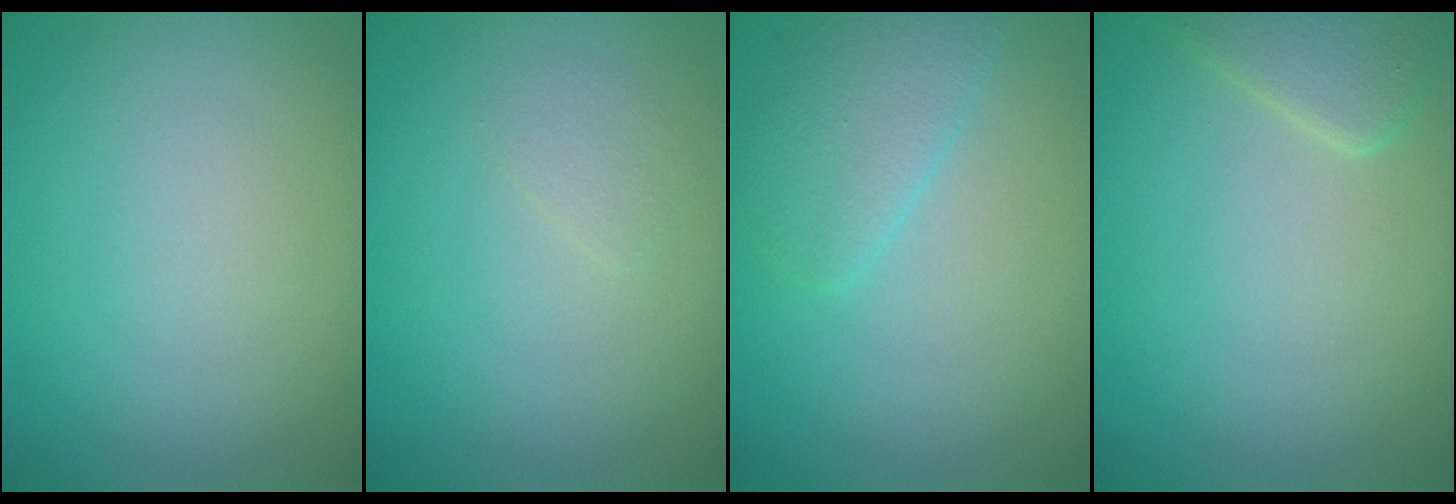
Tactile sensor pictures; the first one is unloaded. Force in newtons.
{"total": 0.9, "press": 0.9, "slide": 0.1}
{"total": 2.7, "press": 2.7, "slide": 0.2}
{"total": 2.2, "press": 2.2, "slide": 0.2}